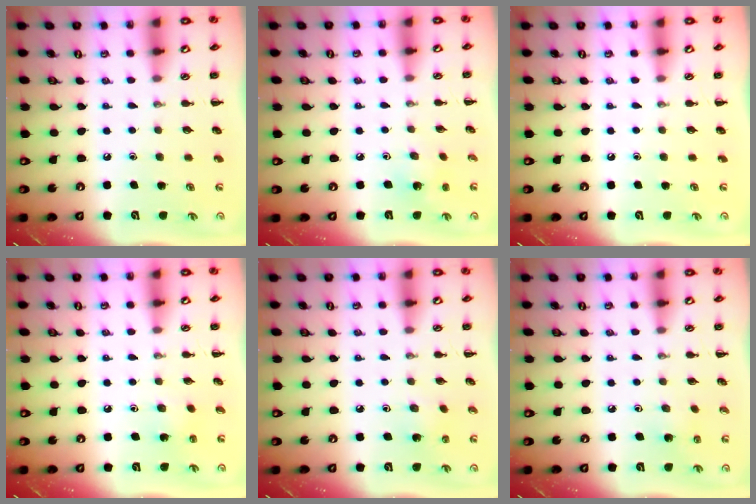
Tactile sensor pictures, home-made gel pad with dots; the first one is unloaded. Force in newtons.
{"total": 1.8, "press": 1.7, "slide": 0.5}
{"total": 0.0}
{"total": 2.6, "press": 2.5, "slide": 0.8}
{"total": 1.5, "press": 1.4, "slide": 0.5}
{"total": 1.9, "press": 1.9, "slide": 0.4}